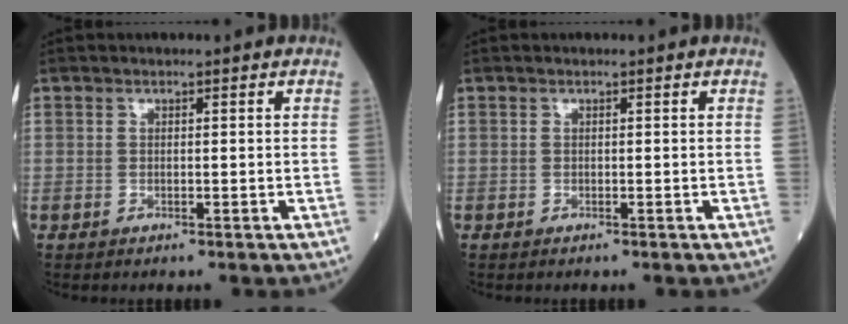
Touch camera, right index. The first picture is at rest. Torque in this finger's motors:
{"motor_torque": [-0.17, 0.09, -0.09, 0.01]}